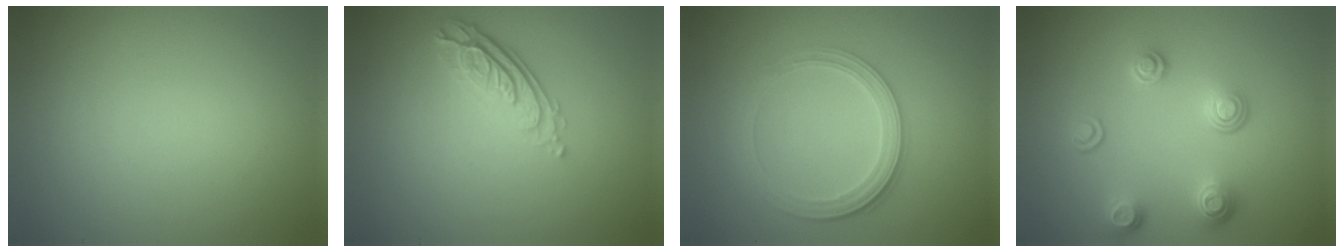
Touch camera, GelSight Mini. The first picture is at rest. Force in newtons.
{"total": 3.6, "press": 2.6, "slide": 2.5}
{"total": 2.8, "press": 2.6, "slide": 1.1}
{"total": 3.9, "press": 2.8, "slide": 2.6}